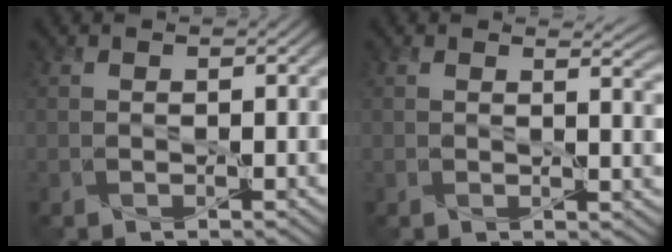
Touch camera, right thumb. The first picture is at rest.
{"total": 2.8, "force": [2.2, 0.7, 1.5], "torque": [-0.022, -0.001, 0.034]}